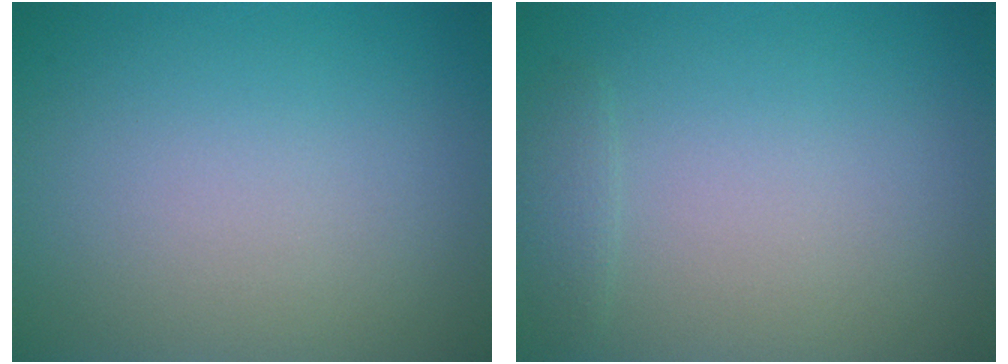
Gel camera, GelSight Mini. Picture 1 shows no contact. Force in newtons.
{"total": 1.0, "press": 1.0, "slide": 0.1}